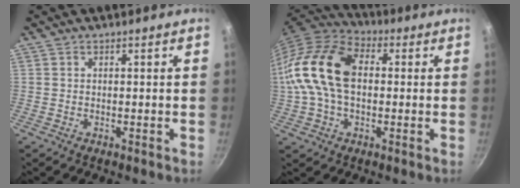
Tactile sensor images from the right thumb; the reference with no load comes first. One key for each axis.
{"total": 17.3, "fx": 0.9, "fy": 11.4, "fz": 13.0, "tx": -0.235, "ty": 0.033, "tz": -0.002}